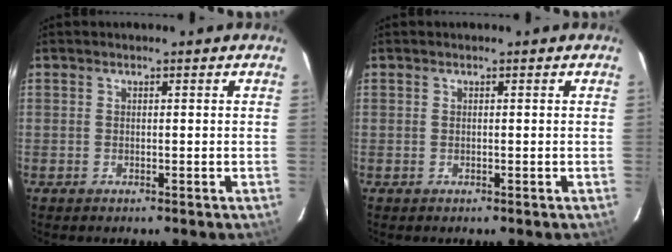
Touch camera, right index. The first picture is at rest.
{"total": 0.0}